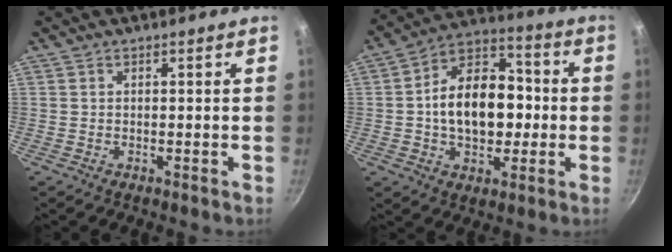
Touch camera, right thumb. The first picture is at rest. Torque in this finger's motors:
{"motor_torque": [-0.04, 0.59, 0.27, 0.15, 0.15]}